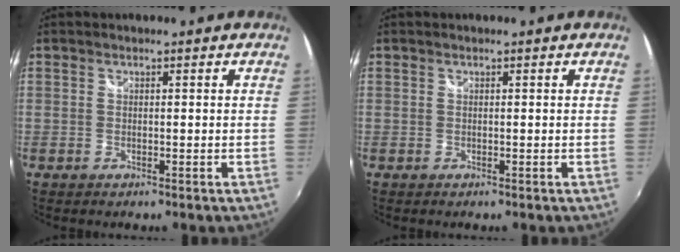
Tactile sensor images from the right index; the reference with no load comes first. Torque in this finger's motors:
{"motor_torque": [0.01, 0.00, -0.01, 0.00]}